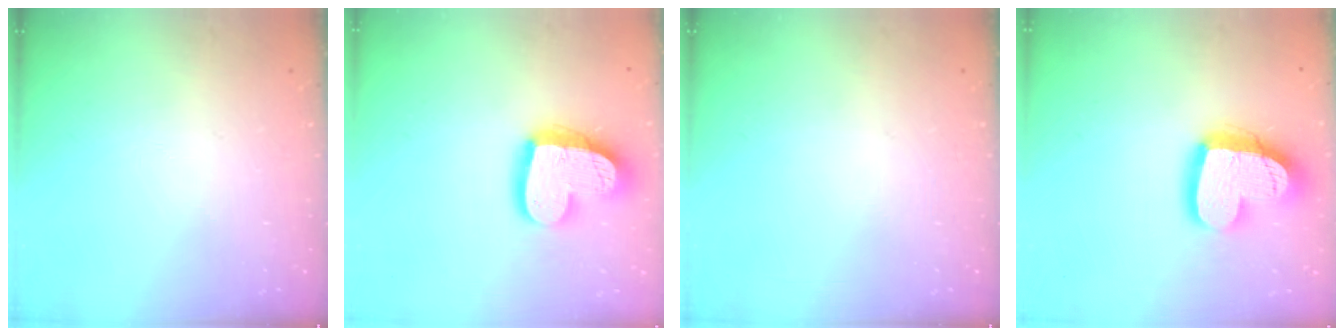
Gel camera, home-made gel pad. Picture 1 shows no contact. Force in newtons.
{"total": 20.0, "press": 20.0, "slide": 1.7}
{"total": 0.0}
{"total": 18.4, "press": 18.3, "slide": 1.6}